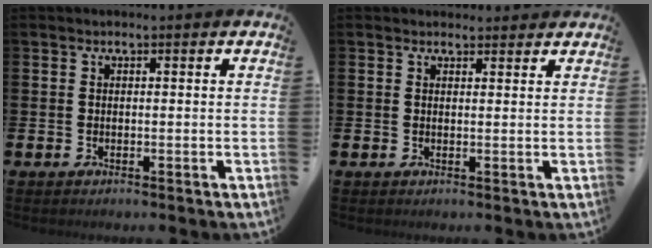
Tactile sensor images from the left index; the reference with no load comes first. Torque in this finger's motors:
{"motor_torque": [0.24, -0.21, -0.04, -0.02]}